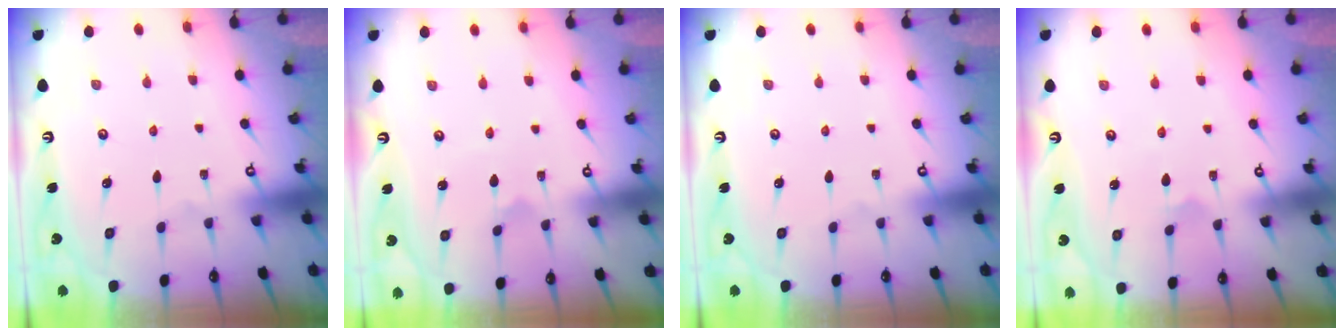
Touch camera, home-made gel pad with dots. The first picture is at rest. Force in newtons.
{"total": 2.0, "press": 2.0, "slide": 0.2}
{"total": 0.0}
{"total": 3.0, "press": 3.0, "slide": 0.2}